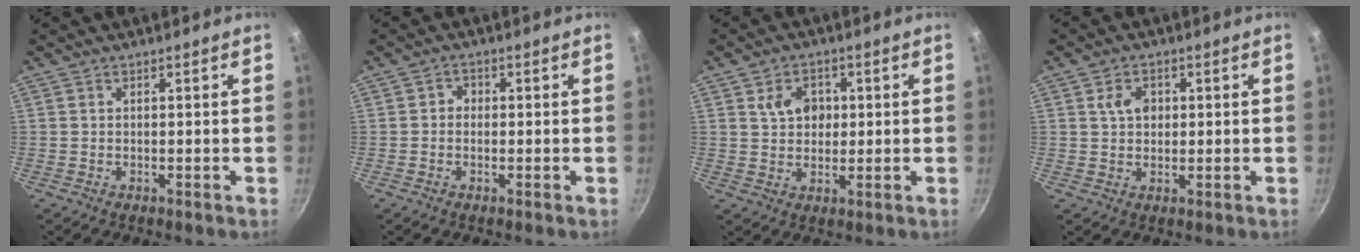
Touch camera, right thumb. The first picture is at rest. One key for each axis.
{"total": 1.6, "fx": -0.3, "fy": 1.4, "fz": 0.6, "tx": -0.005, "ty": 0.005, "tz": -0.008}
{"total": 6.0, "fx": 1.4, "fy": 4.7, "fz": 3.4, "tx": -0.036, "ty": 0.000, "tz": 0.021}
{"total": 4.2, "fx": 0.9, "fy": 3.1, "fz": 2.6, "tx": -0.033, "ty": 0.001, "tz": 0.013}